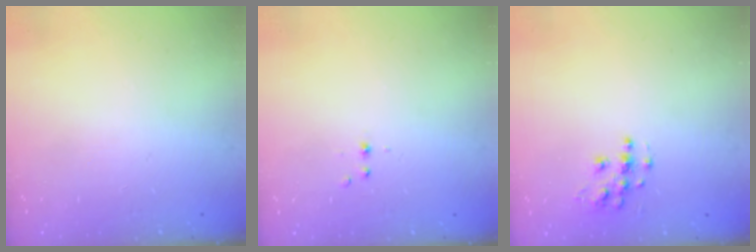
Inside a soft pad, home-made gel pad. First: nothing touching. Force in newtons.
{"total": 2.2, "press": 1.9, "slide": 1.0}
{"total": 7.3, "press": 7.3, "slide": 0.2}